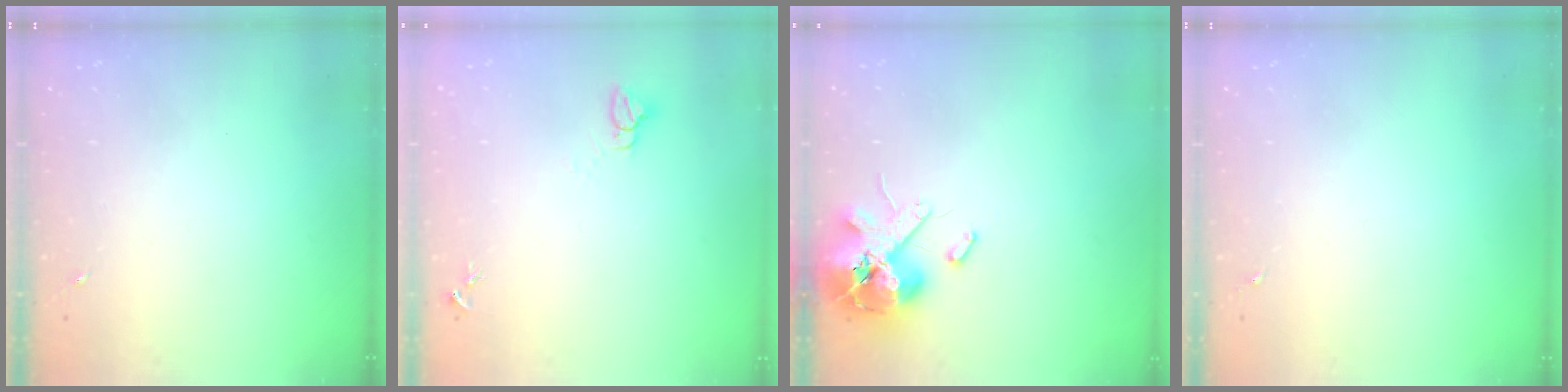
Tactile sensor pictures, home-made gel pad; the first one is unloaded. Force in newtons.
{"total": 2.7, "press": 2.7, "slide": 0.1}
{"total": 13.3, "press": 13.1, "slide": 2.2}
{"total": 0.0}